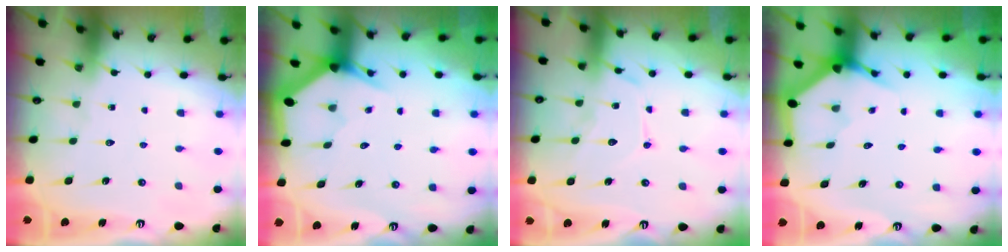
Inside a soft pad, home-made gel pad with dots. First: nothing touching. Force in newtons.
{"total": 3.0, "press": 3.0, "slide": 0.0}
{"total": 11.8, "press": 11.7, "slide": 0.8}
{"total": 3.6, "press": 3.6, "slide": 0.1}